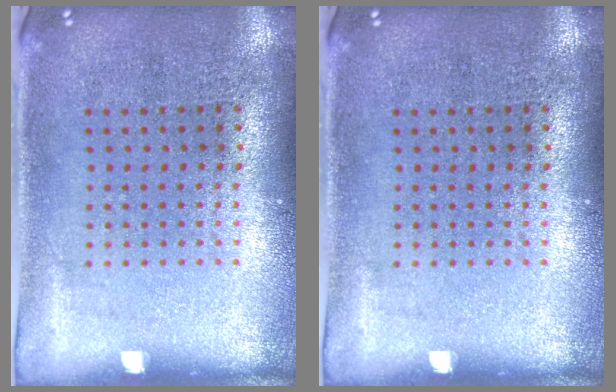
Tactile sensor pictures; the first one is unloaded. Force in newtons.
{"total": 0.0}